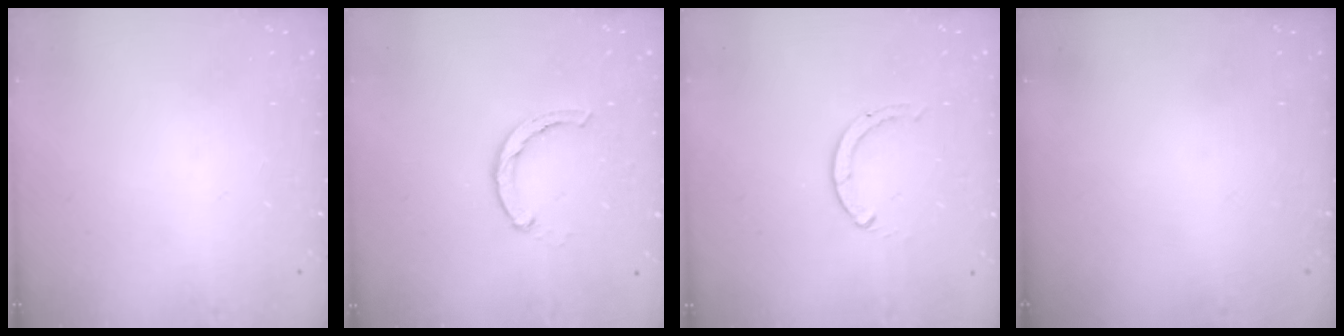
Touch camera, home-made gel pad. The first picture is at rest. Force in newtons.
{"total": 2.3, "press": 2.3, "slide": 0.2}
{"total": 0.0}
{"total": 0.0}